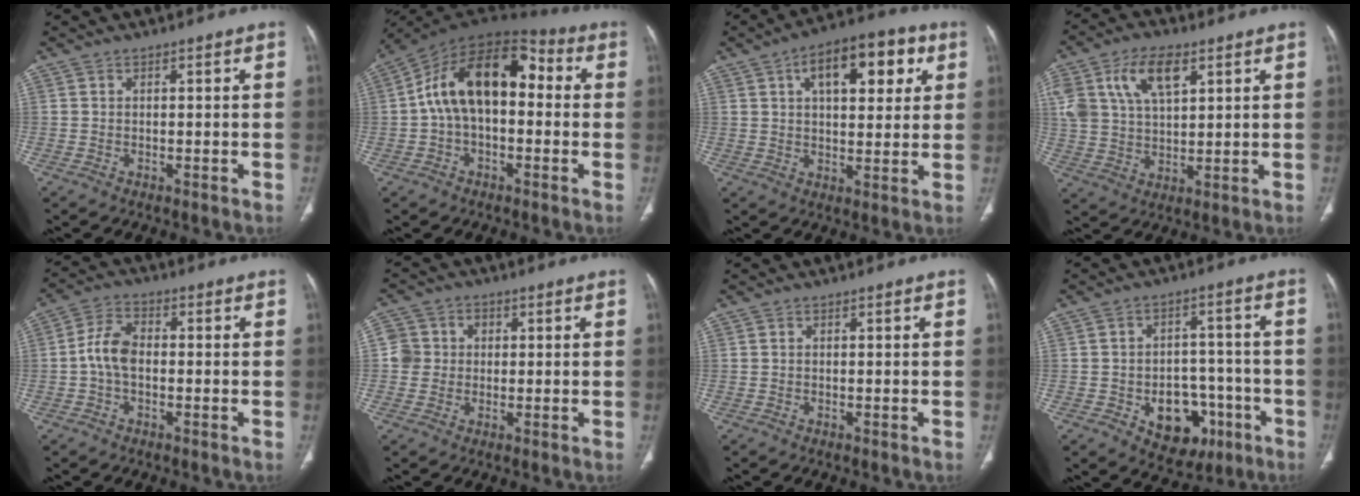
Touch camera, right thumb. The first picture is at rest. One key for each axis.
{"total": 16.3, "fx": 0.9, "fy": 9.6, "fz": 13.2, "tx": -0.202, "ty": 0.053, "tz": 0.004}
{"total": 14.9, "fx": 5.6, "fy": 7.3, "fz": 11.7, "tx": -0.131, "ty": 0.007, "tz": 0.080}
{"total": 13.6, "fx": 5.9, "fy": 7.5, "fz": 9.7, "tx": -0.181, "ty": -0.005, "tz": 0.117}
{"total": 6.1, "fx": -0.8, "fy": 3.7, "fz": 4.7, "tx": -0.091, "ty": 0.019, "tz": -0.022}
{"total": 5.2, "fx": 0.4, "fy": 5.0, "fz": 1.1, "tx": 0.005, "ty": 0.012, "tz": 0.002}
{"total": 0.0}
{"total": 12.2, "fx": -4.8, "fy": 8.7, "fz": 7.2, "tx": -0.056, "ty": 0.041, "tz": -0.054}